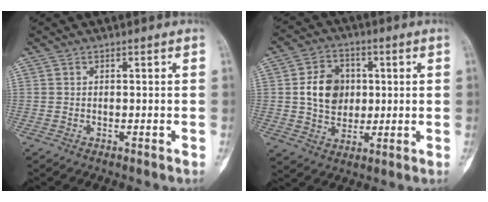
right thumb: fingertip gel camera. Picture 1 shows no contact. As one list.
[{"total": 10.1, "force": [1.2, 8.1, 6.0], "torque": [-0.071, -0.001, 0.021]}]